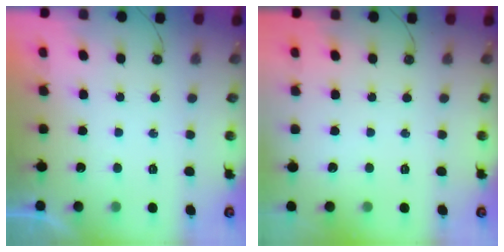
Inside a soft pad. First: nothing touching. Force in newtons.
{"total": 0.0}